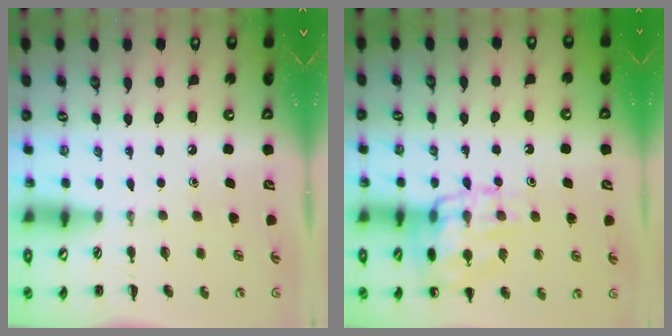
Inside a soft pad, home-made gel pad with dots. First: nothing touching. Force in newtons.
{"total": 13.8, "press": 13.7, "slide": 1.5}